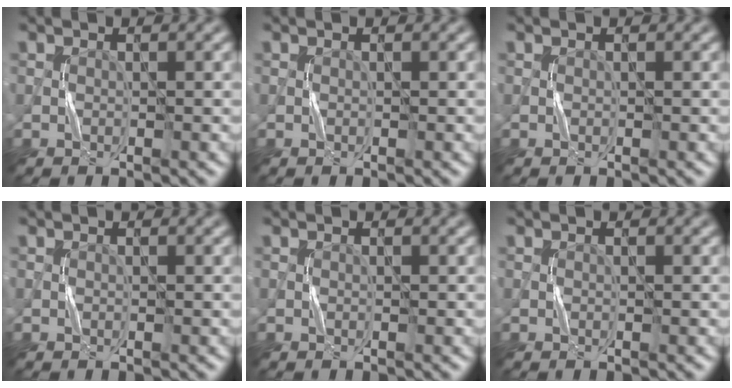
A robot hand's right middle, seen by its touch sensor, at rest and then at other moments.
{"total": 0.0}
{"total": 0.0}
{"total": 0.0}
{"total": 0.0}
{"total": 0.0}